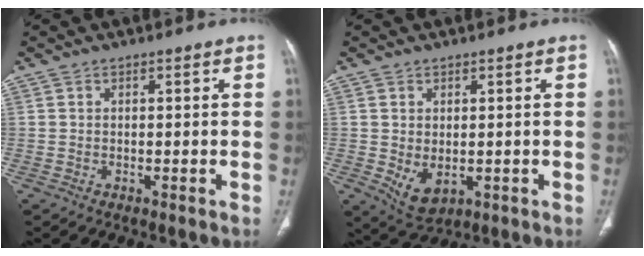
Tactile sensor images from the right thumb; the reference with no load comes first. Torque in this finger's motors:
{"motor_torque": [-0.32, 0.44, -0.16, 0.03, 0.15]}